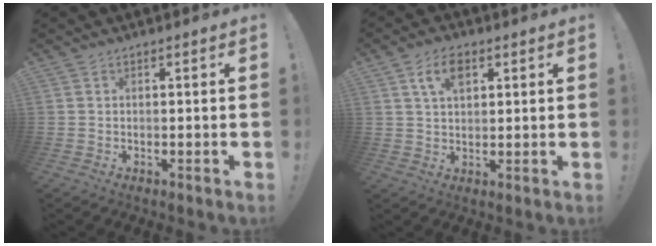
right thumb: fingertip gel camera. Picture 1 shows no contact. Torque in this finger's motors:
{"motor_torque": [0.18, 0.16, 0.02, 0.00, 0.00]}